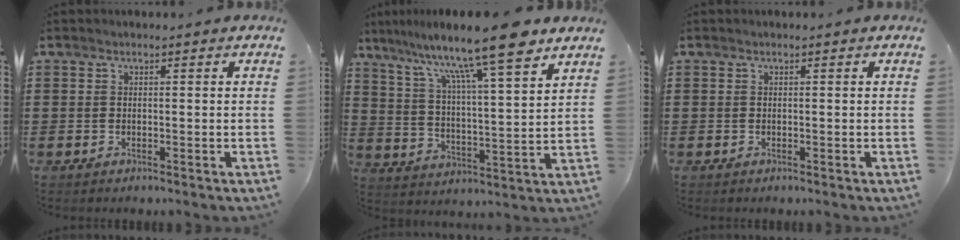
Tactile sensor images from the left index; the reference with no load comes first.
{"total": 13.3, "force": [10.3, 0.6, 8.3], "torque": [-0.166, -0.062, 0.164]}
{"total": 0.0}